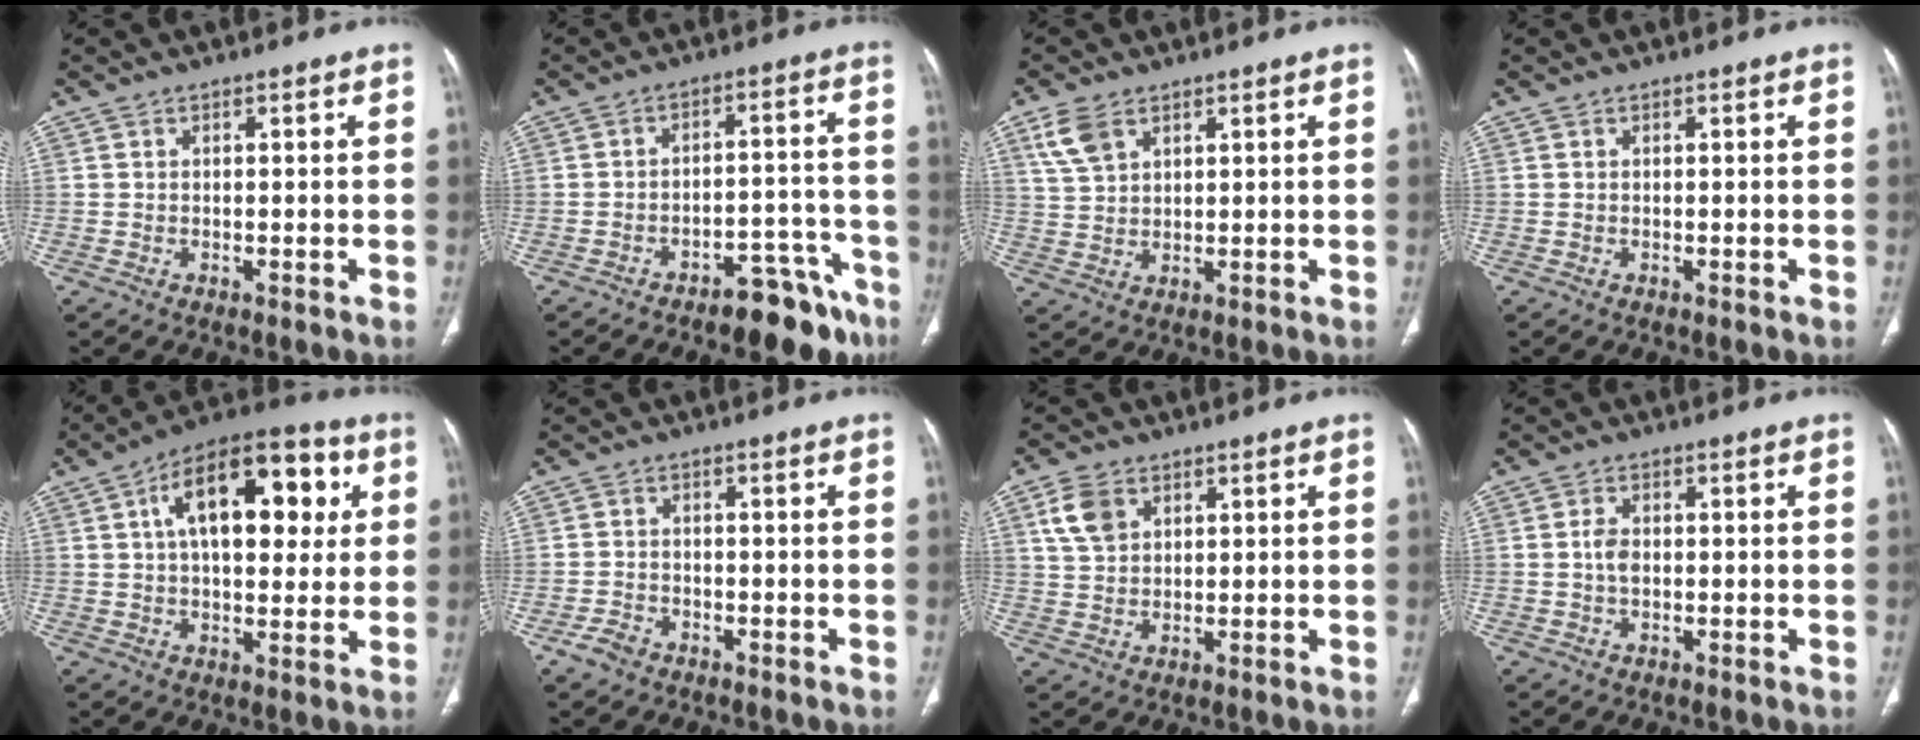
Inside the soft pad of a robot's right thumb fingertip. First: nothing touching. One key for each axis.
{"total": 12.0, "fx": -8.6, "fy": 5.0, "fz": 6.6, "tx": -0.052, "ty": 0.075, "tz": -0.119}
{"total": 5.9, "fx": 3.4, "fy": 3.4, "fz": 3.4, "tx": -0.066, "ty": -0.008, "tz": 0.077}
{"total": 0.0}
{"total": 19.7, "fx": 5.5, "fy": 10.2, "fz": 16.0, "tx": -0.205, "ty": 0.014, "tz": 0.072}
{"total": 2.9, "fx": -1.8, "fy": 1.9, "fz": 1.2, "tx": -0.024, "ty": 0.010, "tz": -0.030}
{"total": 6.3, "fx": 3.0, "fy": 4.4, "fz": 3.5, "tx": -0.058, "ty": -0.005, "tz": 0.061}
{"total": 2.6, "fx": 0.0, "fy": 1.7, "fz": 2.0, "tx": -0.040, "ty": 0.004, "tz": -0.003}